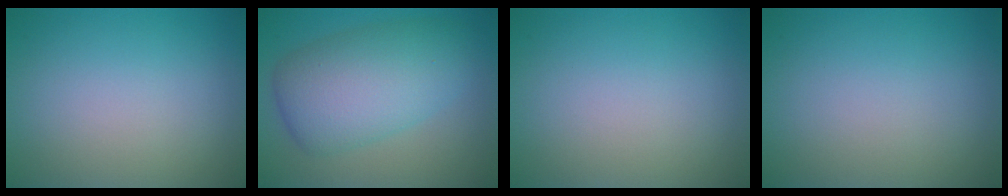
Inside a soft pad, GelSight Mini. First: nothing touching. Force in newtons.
{"total": 7.5, "press": 7.5, "slide": 0.4}
{"total": 0.0}
{"total": 0.0}